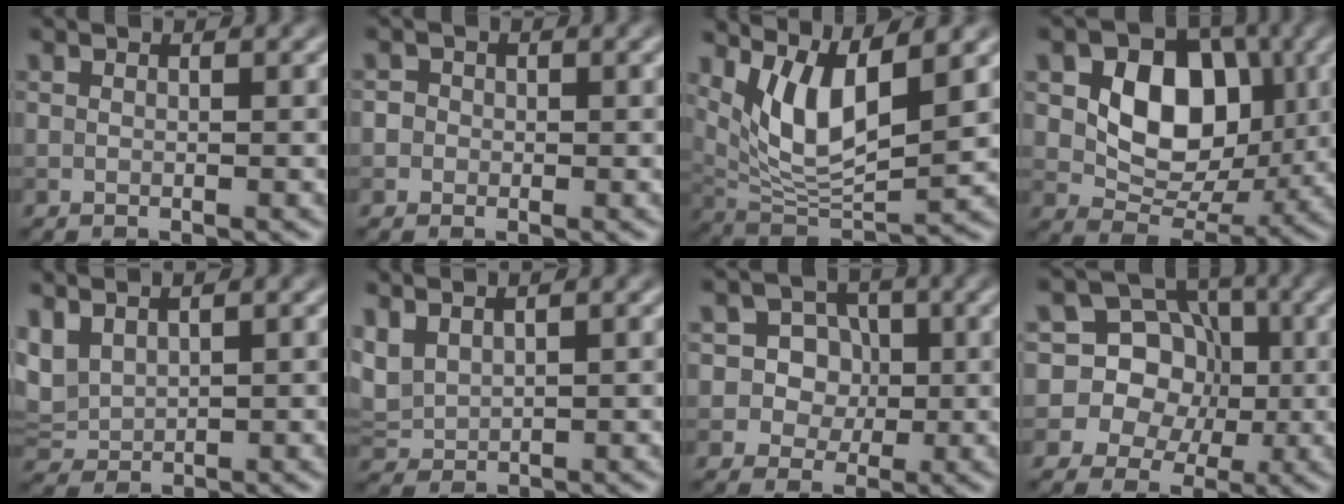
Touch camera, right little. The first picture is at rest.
{"total": 2.0, "force": [0.4, 1.9, 0.7], "torque": [0.010, 0.011, -0.012]}
{"total": 6.9, "force": [2.9, 2.3, 5.8], "torque": [-0.114, -0.018, 0.061]}
{"total": 8.2, "force": [1.3, 6.1, 5.4], "torque": [-0.084, -0.002, 0.017]}
{"total": 2.8, "force": [1.9, 1.5, 1.4], "torque": [-0.042, 0.008, 0.045]}
{"total": 2.4, "force": [1.7, 1.2, 1.3], "torque": [-0.038, 0.009, 0.041]}
{"total": 6.1, "force": [1.2, 5.5, 2.2], "torque": [-0.027, 0.022, 0.007]}
{"total": 11.6, "force": [0.4, 11.0, 3.7], "torque": [-0.084, 0.046, -0.014]}